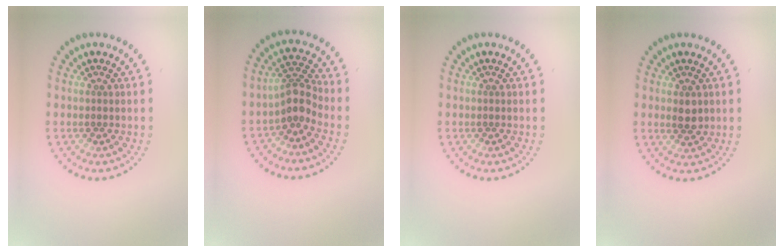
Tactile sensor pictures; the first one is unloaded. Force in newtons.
{"total": 2.9, "press": 2.2, "slide": 1.9}
{"total": 0.0}
{"total": 1.6, "press": 1.6, "slide": 0.2}